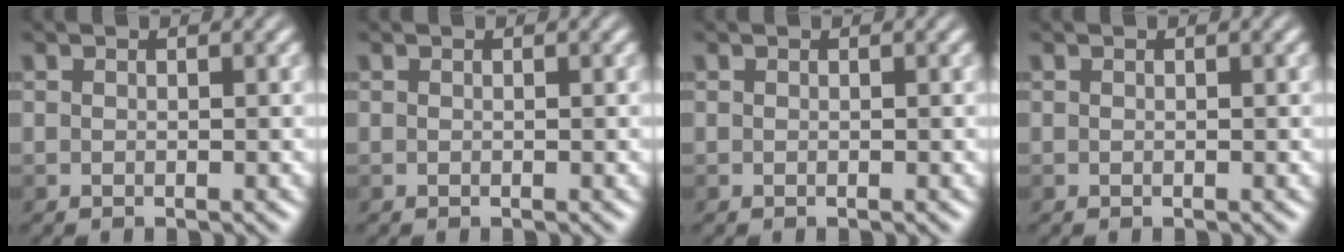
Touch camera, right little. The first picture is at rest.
{"total": 0.0}
{"total": 0.0}
{"total": 0.0}